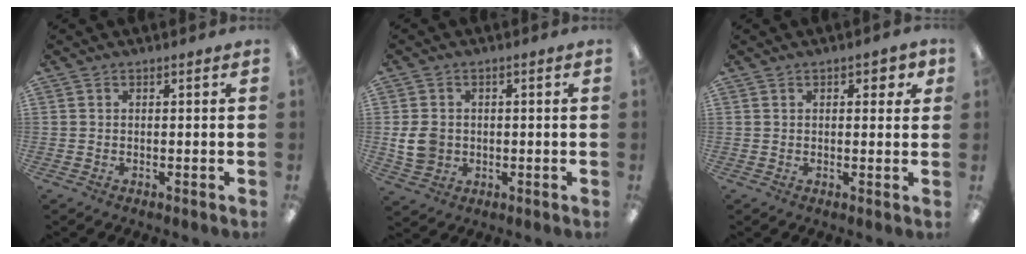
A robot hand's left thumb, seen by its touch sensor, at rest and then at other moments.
{"total": 6.2, "force": [-0.3, 5.3, 3.2], "torque": [-0.073, 0.005, -0.005]}
{"total": 3.0, "force": [1.4, 1.5, 2.1], "torque": [-0.028, -0.001, 0.020]}